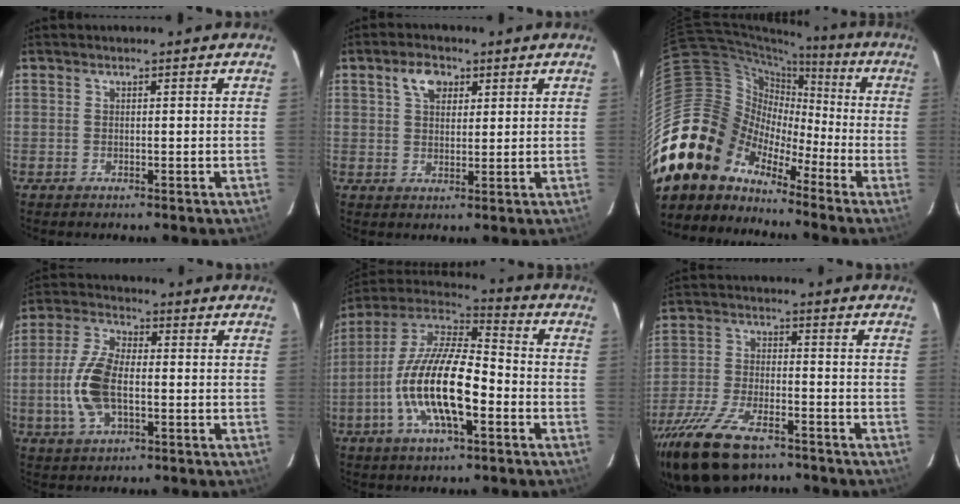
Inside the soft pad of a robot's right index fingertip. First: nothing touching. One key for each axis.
{"total": 4.9, "fx": 2.4, "fy": 3.1, "fz": 2.9, "tx": -0.049, "ty": 0.014, "tz": 0.042}
{"total": 15.2, "fx": -10.6, "fy": 10.5, "fz": 2.9, "tx": -0.076, "ty": 0.038, "tz": -0.213}
{"total": 11.0, "fx": -1.8, "fy": 5.5, "fz": 9.4, "tx": -0.205, "ty": 0.006, "tz": -0.035}
{"total": 18.5, "fx": -5.5, "fy": 6.3, "fz": 16.5, "tx": -0.325, "ty": -0.009, "tz": -0.112}
{"total": 15.6, "fx": -11.3, "fy": 6.3, "fz": 8.7, "tx": -0.199, "ty": -0.031, "tz": -0.208}